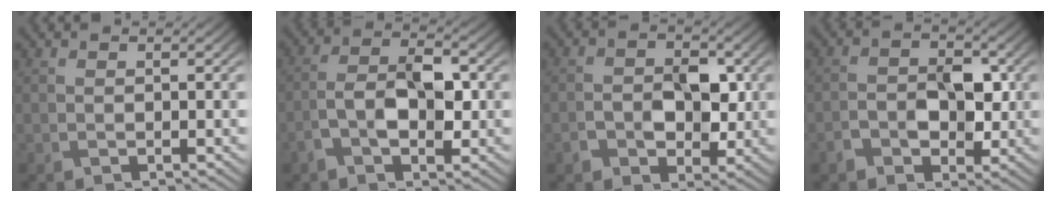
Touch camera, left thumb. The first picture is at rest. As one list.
[{"total": 6.3, "force": [-1.7, 3.1, 5.2], "torque": [-0.100, 0.010, -0.036]}, {"total": 5.3, "force": [-0.8, 3.6, 3.8], "torque": [-0.060, -0.007, -0.012]}, {"total": 5.0, "force": [-1.1, 3.3, 3.5], "torque": [-0.055, -0.003, -0.020]}]